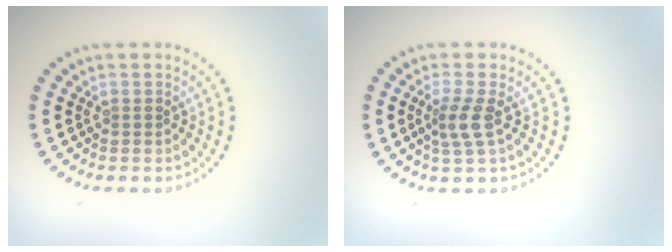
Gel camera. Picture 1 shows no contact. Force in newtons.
{"total": 2.5, "press": 1.9, "slide": 1.6}